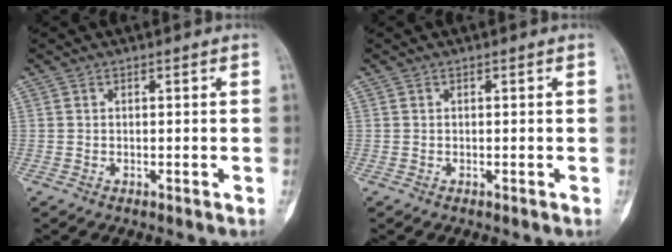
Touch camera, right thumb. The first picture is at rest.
{"total": 0.0}